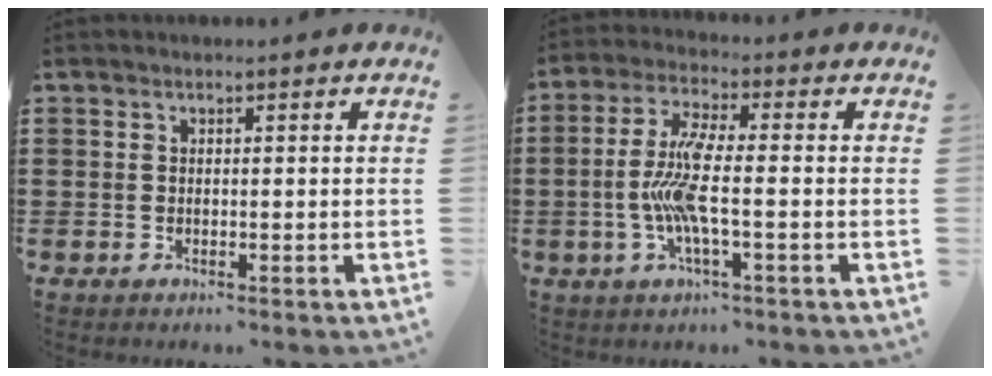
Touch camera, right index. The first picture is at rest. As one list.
[{"total": 8.1, "force": [-1.5, 1.5, 7.8], "torque": [-0.179, -0.016, -0.037]}]